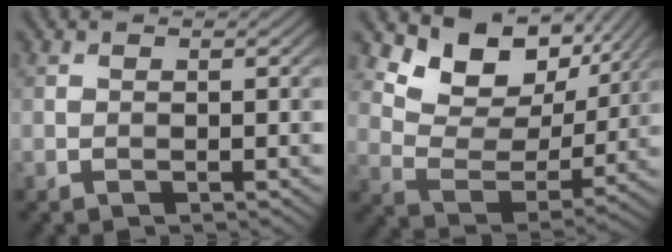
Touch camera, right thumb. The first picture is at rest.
{"total": 11.9, "force": [7.3, 6.9, 6.4], "torque": [-0.127, -0.009, 0.129]}